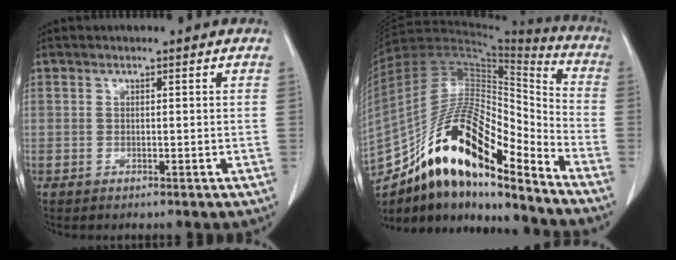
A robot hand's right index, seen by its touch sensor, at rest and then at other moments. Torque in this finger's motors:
{"motor_torque": [0.60, -0.54, 1.05, 0.21]}